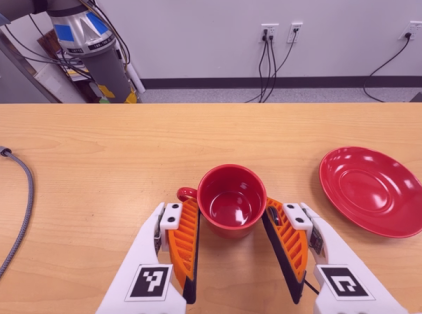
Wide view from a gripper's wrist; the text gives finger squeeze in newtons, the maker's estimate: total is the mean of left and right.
{"total": 0.7, "left": 0.5, "right": 0.9}